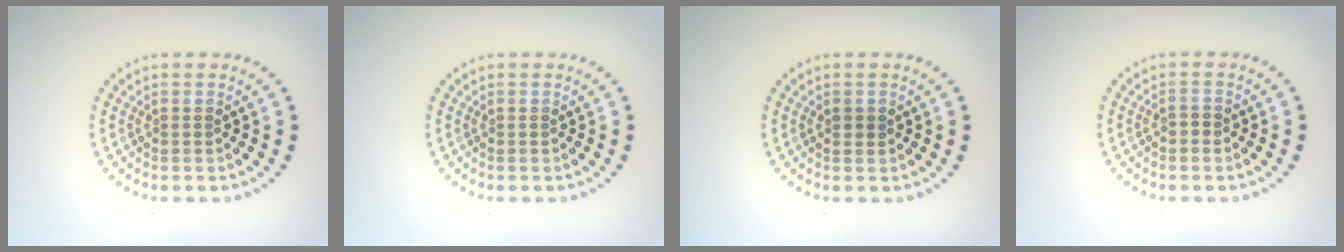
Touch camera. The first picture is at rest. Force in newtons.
{"total": 0.0}
{"total": 0.9, "press": 0.8, "slide": 0.3}
{"total": 0.8, "press": 0.8, "slide": 0.1}